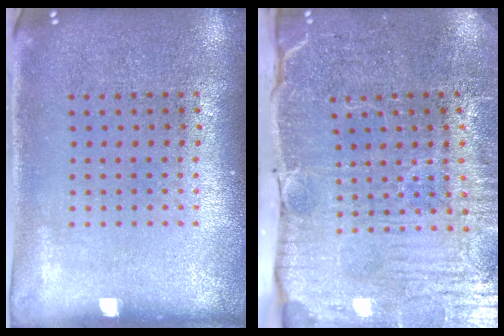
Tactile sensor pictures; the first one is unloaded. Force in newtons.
{"total": 4.0, "press": 3.9, "slide": 1.0}